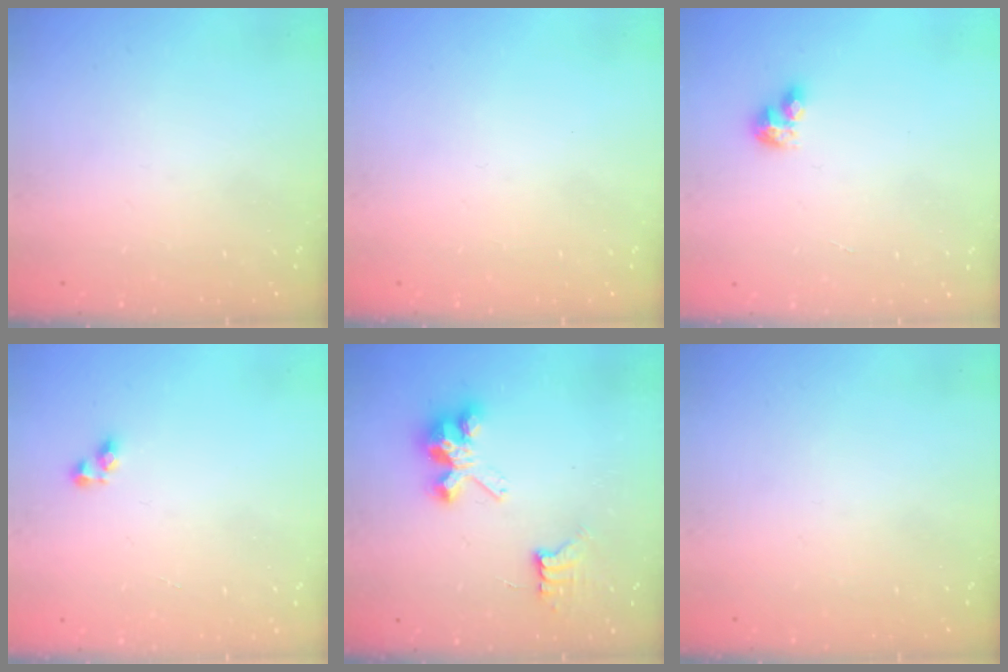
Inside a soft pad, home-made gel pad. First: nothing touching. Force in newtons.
{"total": 0.0}
{"total": 4.5, "press": 4.5, "slide": 0.4}
{"total": 3.6, "press": 3.6, "slide": 0.1}
{"total": 7.9, "press": 7.9, "slide": 0.6}
{"total": 0.0}